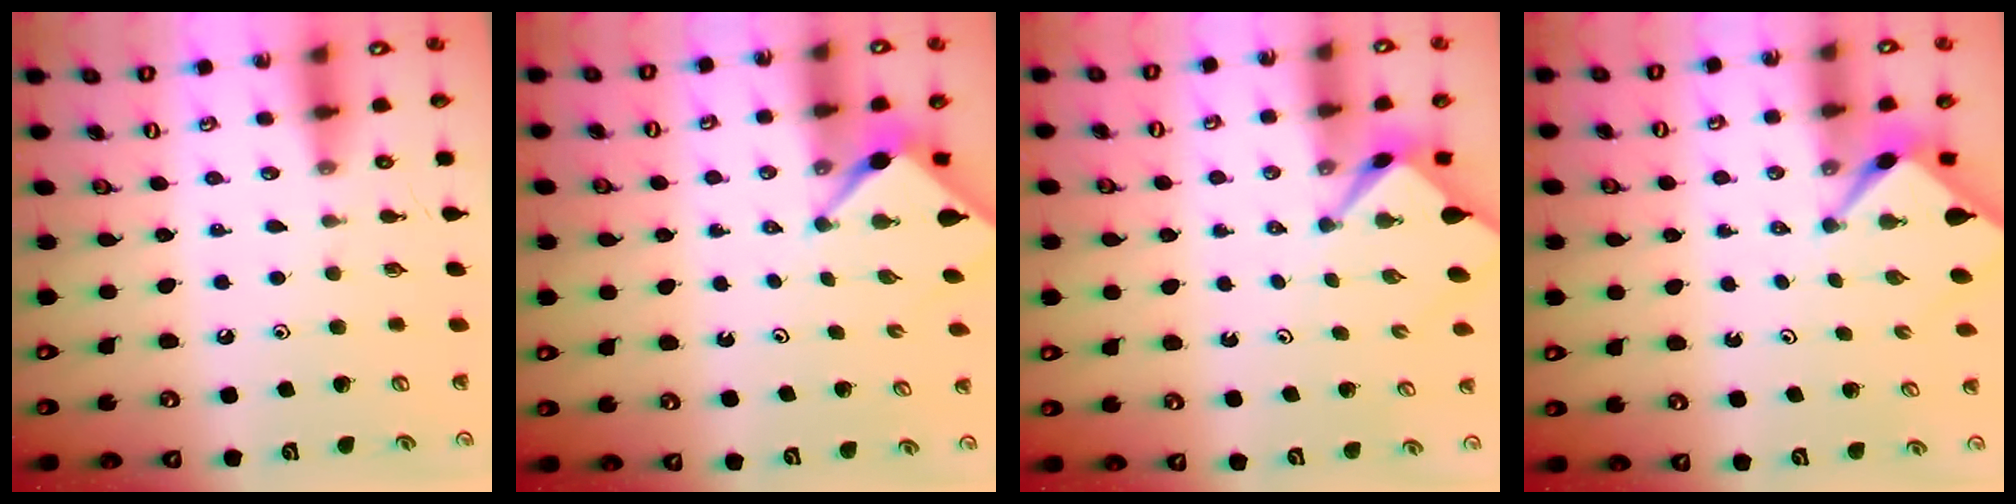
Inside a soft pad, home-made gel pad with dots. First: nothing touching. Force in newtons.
{"total": 3.8, "press": 3.8, "slide": 0.3}
{"total": 2.2, "press": 2.2, "slide": 0.1}
{"total": 2.7, "press": 2.7, "slide": 0.3}